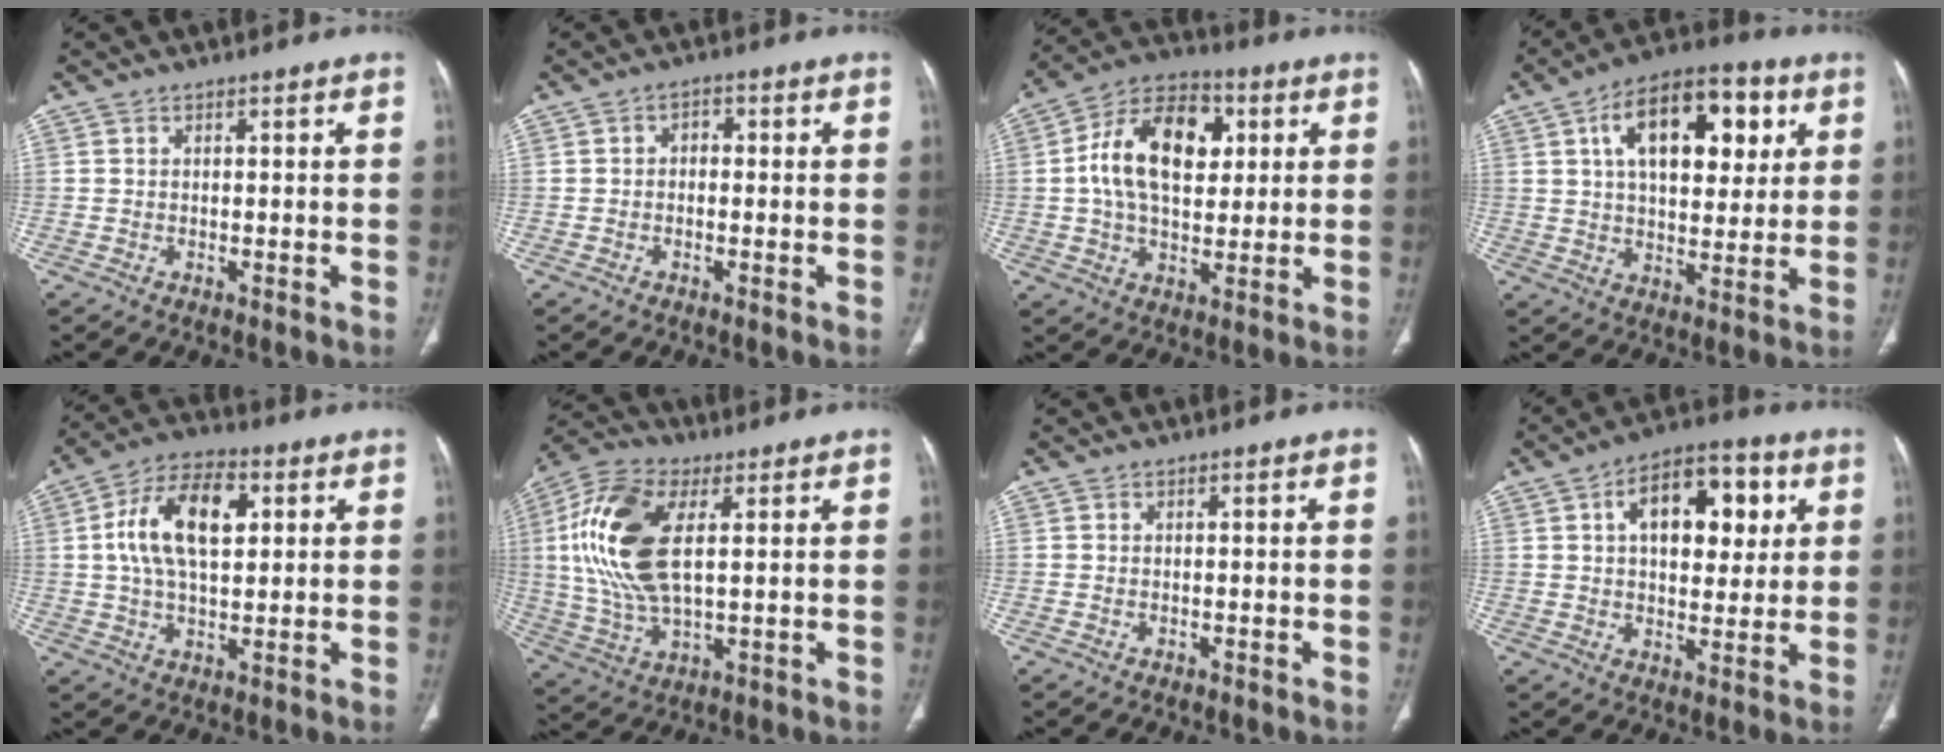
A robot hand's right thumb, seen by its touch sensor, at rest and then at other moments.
{"total": 2.0, "force": [-0.1, 1.5, 1.3], "torque": [-0.004, 0.010, -0.011]}
{"total": 17.0, "force": [3.3, 10.5, 13.0], "torque": [-0.200, 0.012, 0.049]}
{"total": 18.7, "force": [6.2, 10.2, 14.4], "torque": [-0.181, 0.003, 0.094]}
{"total": 14.1, "force": [3.2, 7.6, 11.4], "torque": [-0.203, 0.011, 0.053]}
{"total": 17.9, "force": [3.8, 8.8, 15.1], "torque": [-0.319, 0.004, 0.070]}
{"total": 0.0}
{"total": 15.3, "force": [4.4, 8.8, 11.8], "torque": [-0.131, 0.007, 0.065]}